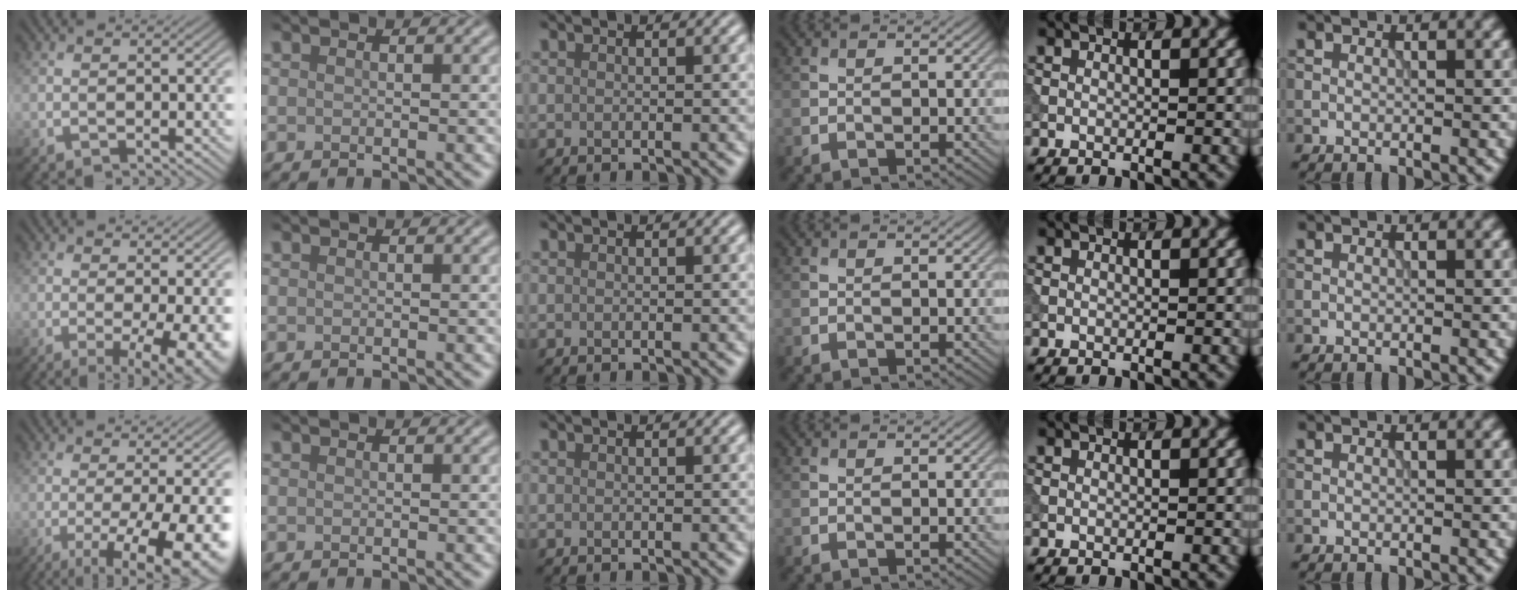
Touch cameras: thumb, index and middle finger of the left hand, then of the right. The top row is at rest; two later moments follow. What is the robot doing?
{"motion": "extract", "object": "tissue"}